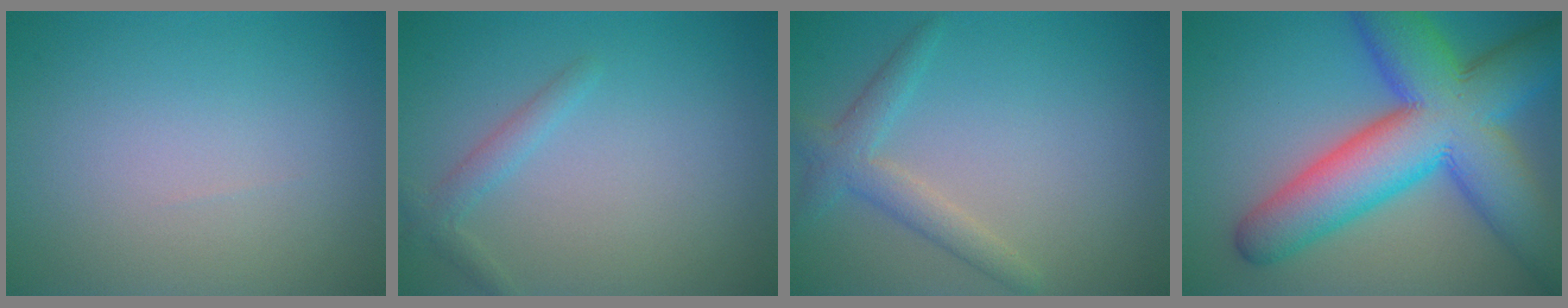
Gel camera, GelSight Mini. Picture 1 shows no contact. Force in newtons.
{"total": 1.6, "press": 1.6, "slide": 0.1}
{"total": 2.6, "press": 2.6, "slide": 0.1}
{"total": 13.7, "press": 13.7, "slide": 0.3}